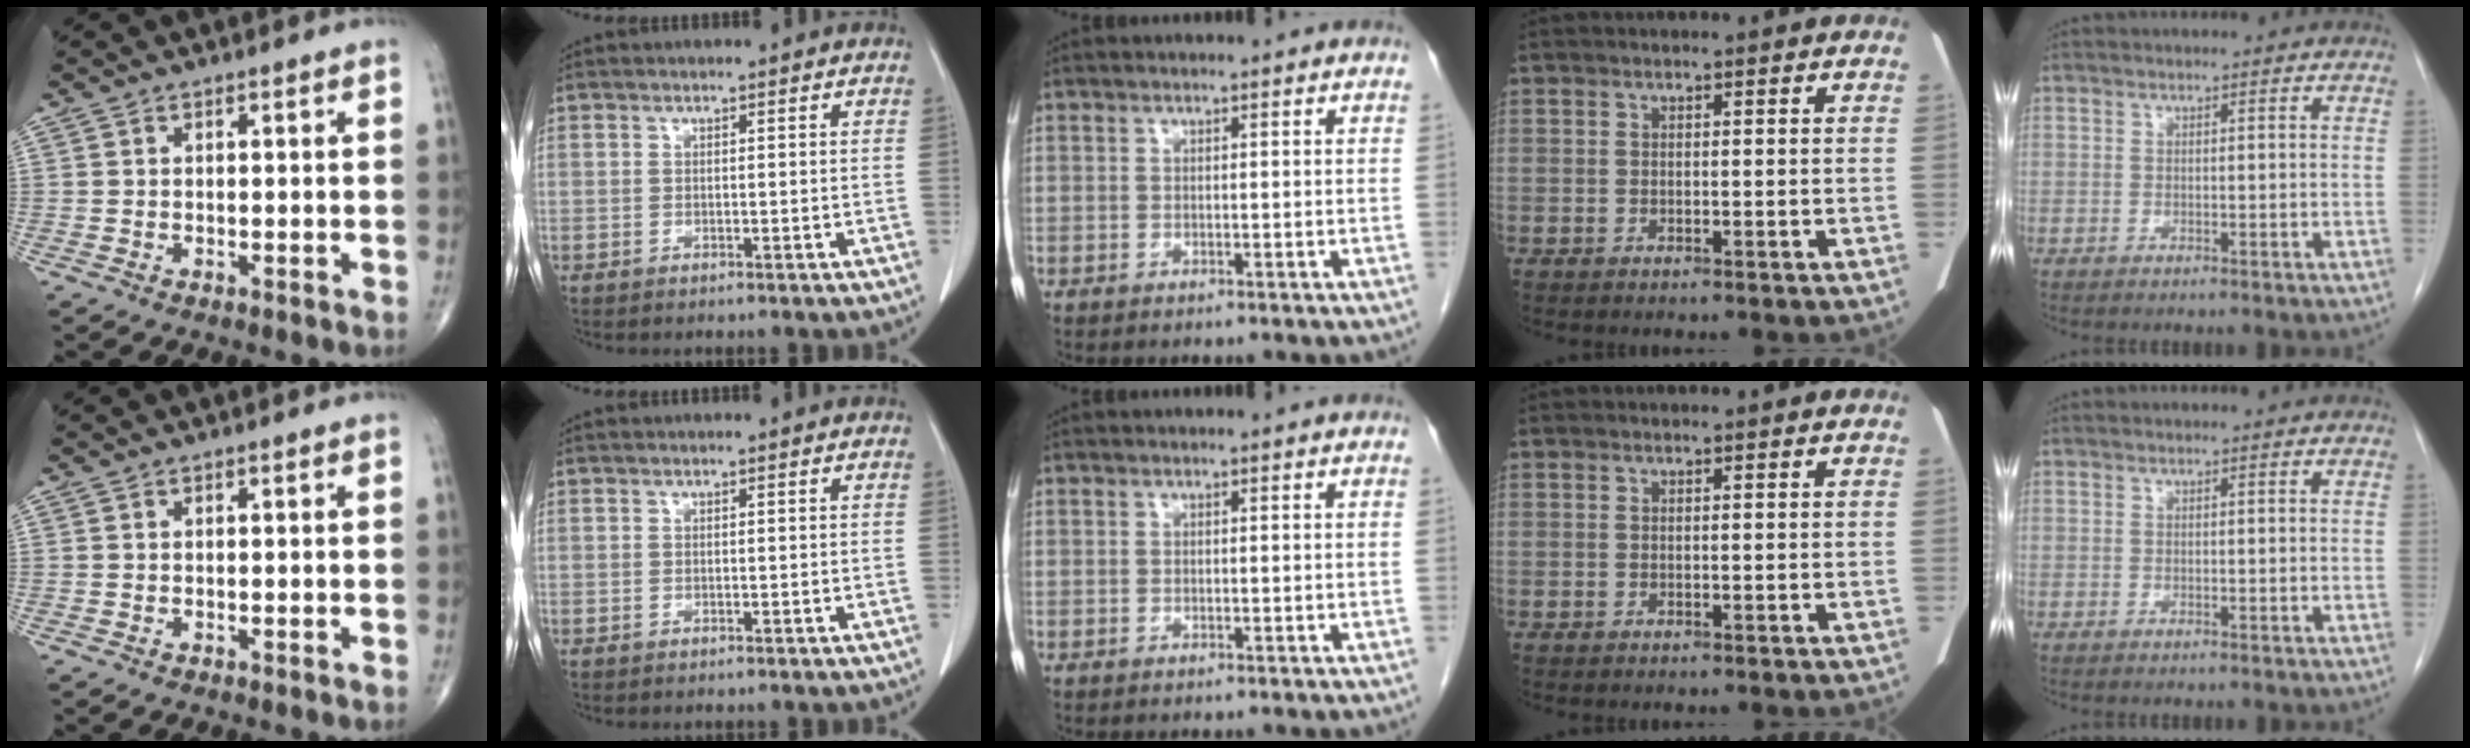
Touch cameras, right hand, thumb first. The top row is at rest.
{}